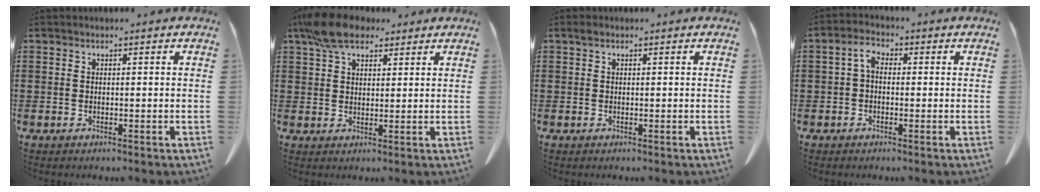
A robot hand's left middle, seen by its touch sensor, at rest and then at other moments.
{"total": 7.2, "force": [5.2, 3.2, 3.8], "torque": [-0.084, 0.000, 0.097]}
{"total": 0.6, "force": [0.2, 0.4, 0.4], "torque": [-0.010, 0.003, 0.005]}
{"total": 3.3, "force": [-0.2, 1.9, 2.7], "torque": [-0.066, 0.009, -0.008]}